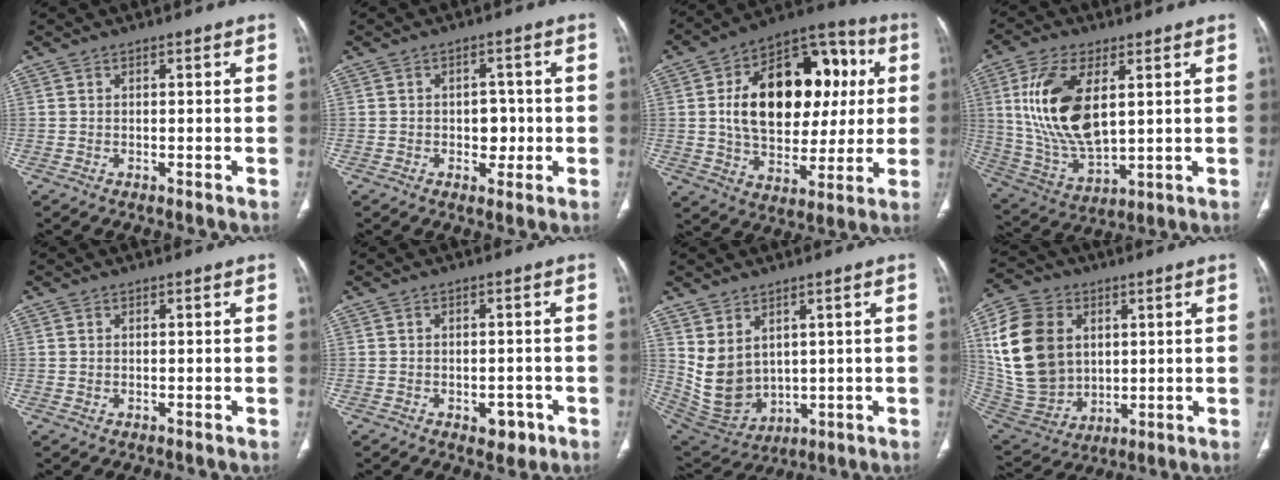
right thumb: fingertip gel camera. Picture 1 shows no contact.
{"total": 4.2, "force": [-0.6, 3.1, 2.7], "torque": [-0.010, 0.006, -0.007]}
{"total": 26.2, "force": [4.1, 16.4, 20.0], "torque": [-0.280, 0.018, 0.066]}
{"total": 17.5, "force": [4.2, 8.7, 14.6], "torque": [-0.292, -0.020, 0.091]}
{"total": 0.5, "force": [0.2, 0.4, 0.2], "torque": [-0.003, -0.002, 0.005]}
{"total": 3.9, "force": [-1.7, 2.6, 2.4], "torque": [-0.012, 0.007, -0.017]}
{"total": 10.5, "force": [3.1, 7.5, 6.5], "torque": [-0.111, -0.019, 0.098]}
{"total": 20.4, "force": [4.6, 15.3, 12.6], "torque": [-0.240, -0.011, 0.105]}